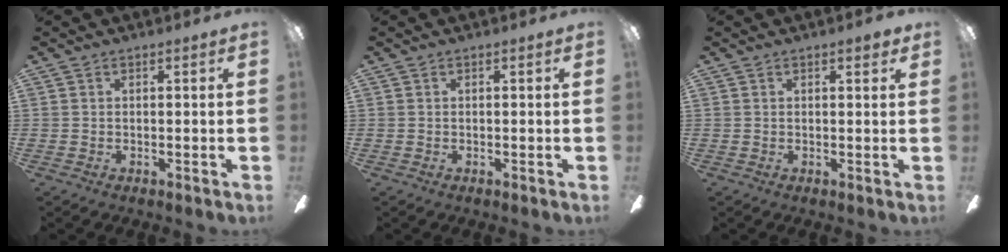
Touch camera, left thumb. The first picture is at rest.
{"total": 0.0}
{"total": 1.7, "force": [1.2, 0.6, 1.0], "torque": [-0.006, -0.003, 0.017]}